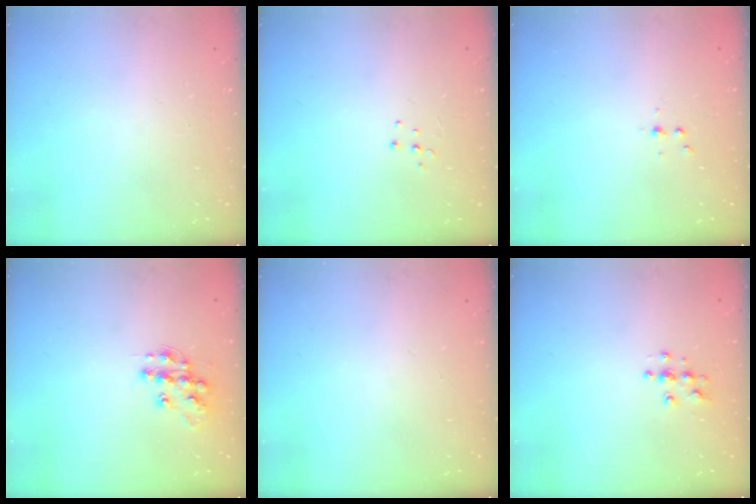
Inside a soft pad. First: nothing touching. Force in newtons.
{"total": 4.3, "press": 4.3, "slide": 0.3}
{"total": 3.2, "press": 3.1, "slide": 0.4}
{"total": 11.8, "press": 11.8, "slide": 0.7}
{"total": 0.0}
{"total": 3.8, "press": 3.8, "slide": 0.3}